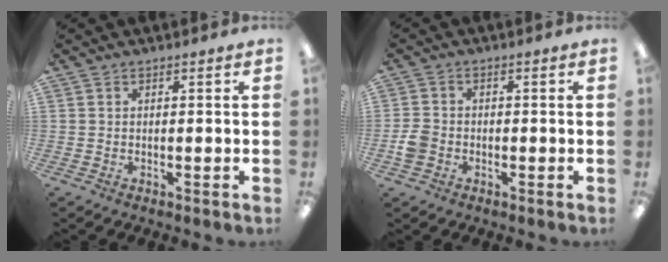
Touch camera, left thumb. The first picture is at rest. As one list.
[{"total": 3.8, "force": [-1.3, 3.1, 1.8], "torque": [-0.027, 0.010, -0.023]}]